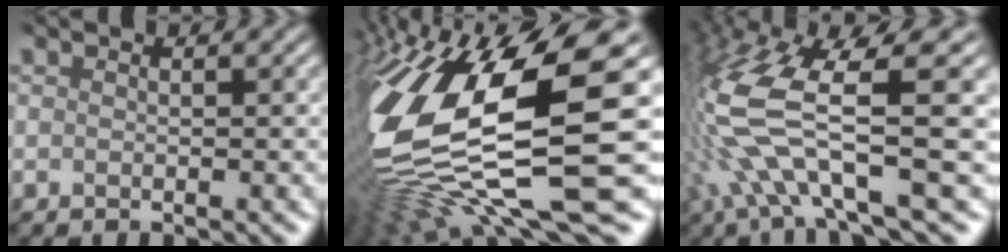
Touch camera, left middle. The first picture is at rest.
{"total": 14.1, "force": [0.3, 5.2, 13.1], "torque": [-0.276, -0.005, 0.008]}
{"total": 11.1, "force": [-0.6, 3.6, 10.5], "torque": [-0.228, -0.002, -0.005]}